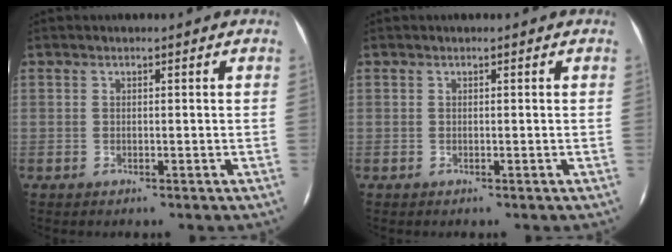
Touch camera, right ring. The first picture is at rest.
{"total": 0.0}